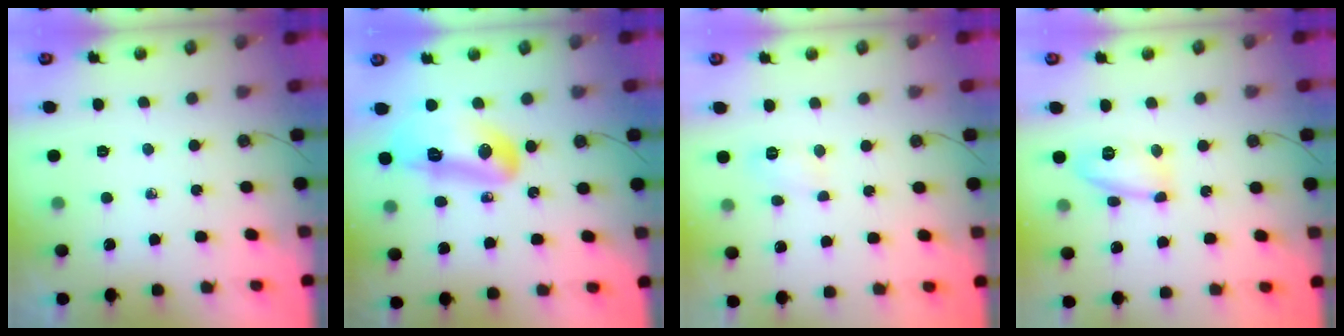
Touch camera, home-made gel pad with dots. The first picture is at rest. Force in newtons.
{"total": 13.5, "press": 13.3, "slide": 2.1}
{"total": 5.6, "press": 5.6, "slide": 0.6}
{"total": 10.3, "press": 10.3, "slide": 0.5}